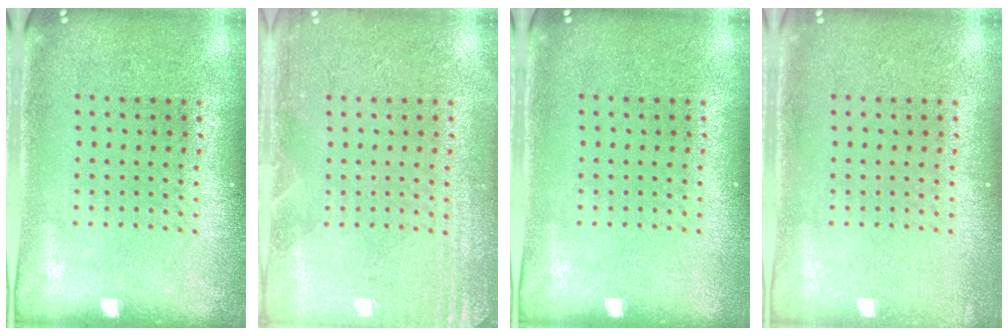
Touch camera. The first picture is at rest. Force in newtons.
{"total": 2.7, "press": 2.7, "slide": 0.3}
{"total": 0.0}
{"total": 0.6, "press": 0.6, "slide": 0.0}